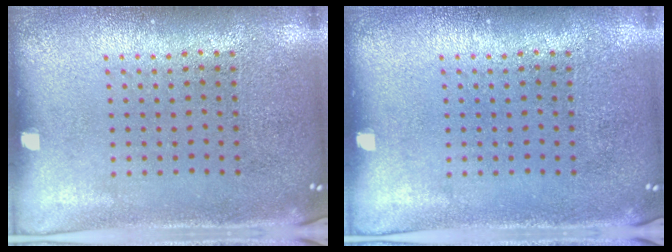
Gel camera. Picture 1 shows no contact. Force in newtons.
{"total": 0.0}